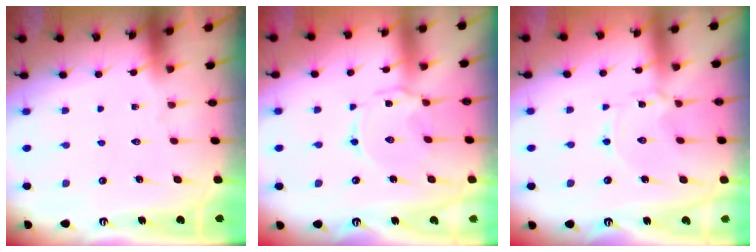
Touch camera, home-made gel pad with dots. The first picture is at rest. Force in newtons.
{"total": 2.4, "press": 2.4, "slide": 0.4}
{"total": 1.2, "press": 1.2, "slide": 0.2}